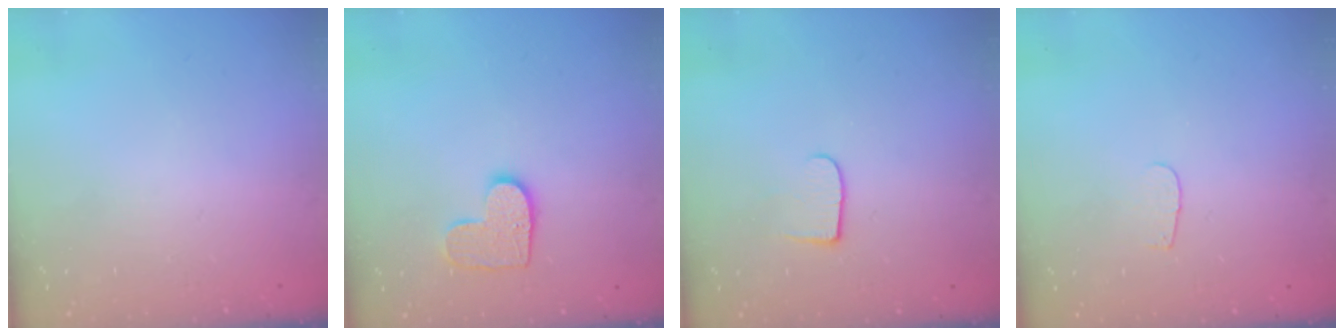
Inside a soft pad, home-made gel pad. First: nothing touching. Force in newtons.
{"total": 9.2, "press": 9.2, "slide": 0.3}
{"total": 6.1, "press": 6.0, "slide": 0.6}
{"total": 3.3, "press": 3.3, "slide": 0.3}